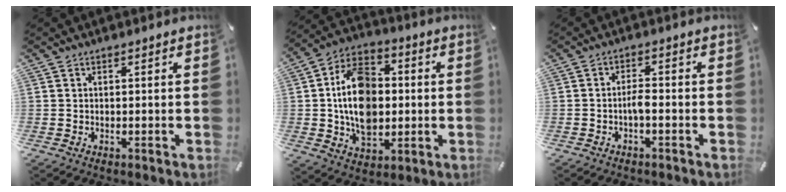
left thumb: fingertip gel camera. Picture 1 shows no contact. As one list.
[{"total": 16.6, "force": [-0.2, 12.2, 11.2], "torque": [-0.211, 0.012, -0.004]}, {"total": 3.1, "force": [-1.3, 0.9, 2.7], "torque": [-0.055, 0.003, -0.025]}]